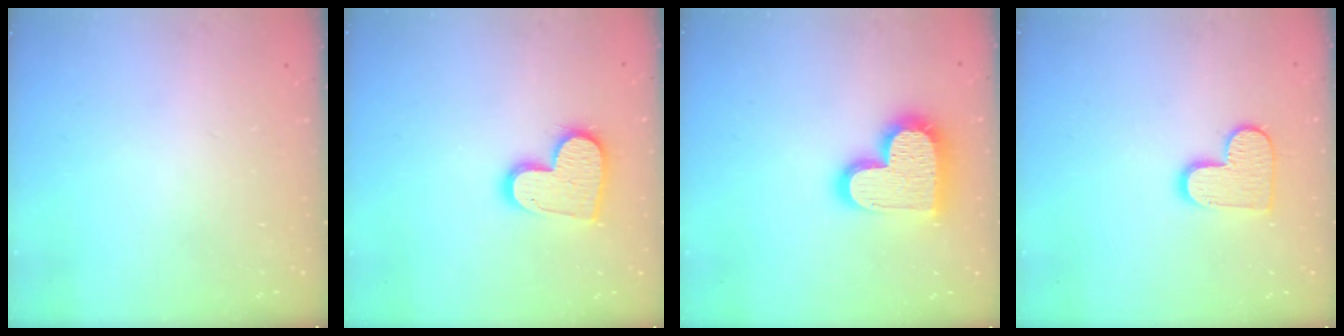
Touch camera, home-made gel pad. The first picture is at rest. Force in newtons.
{"total": 14.6, "press": 14.6, "slide": 1.2}
{"total": 18.1, "press": 18.1, "slide": 1.3}
{"total": 10.5, "press": 10.5, "slide": 0.5}